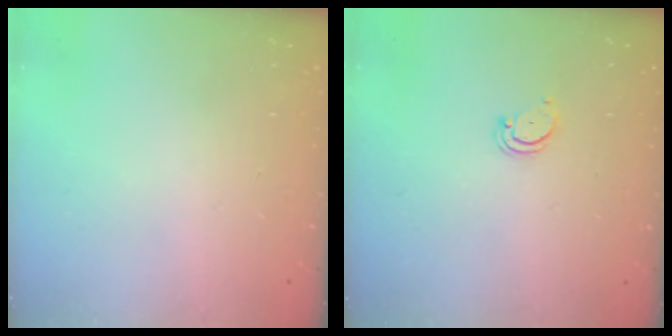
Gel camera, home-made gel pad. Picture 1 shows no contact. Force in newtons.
{"total": 2.5, "press": 2.5, "slide": 0.3}